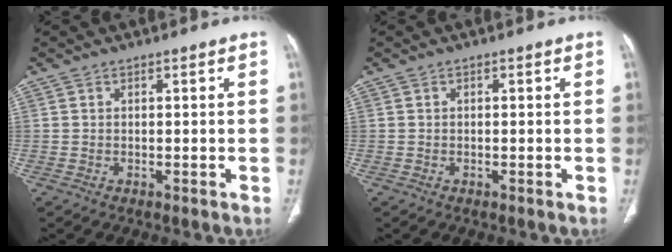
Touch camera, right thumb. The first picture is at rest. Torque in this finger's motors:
{"motor_torque": [-0.35, 0.13, -0.16, 0.02, -0.02]}